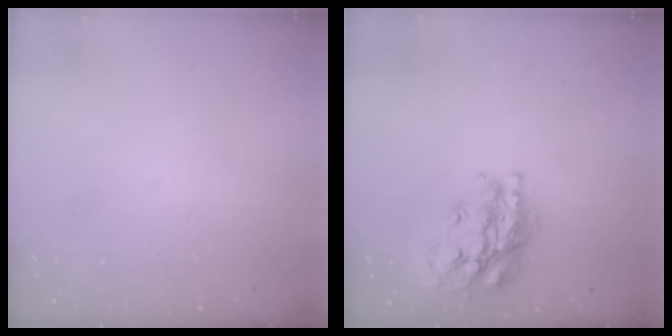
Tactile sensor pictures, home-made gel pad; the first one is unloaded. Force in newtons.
{"total": 20.3, "press": 20.3, "slide": 1.6}